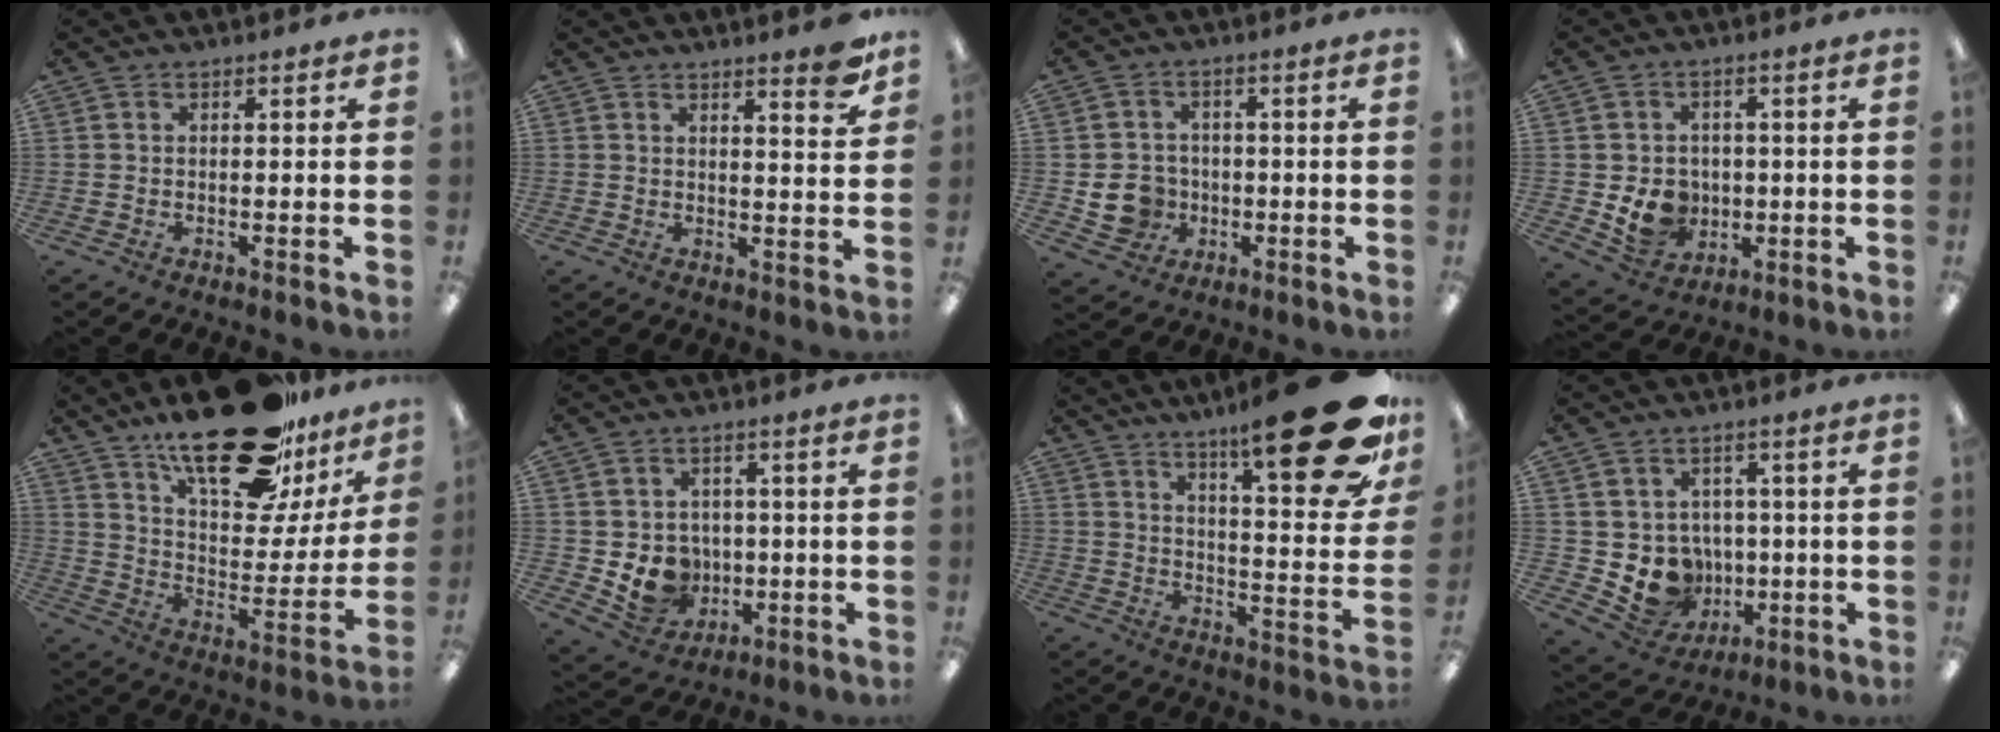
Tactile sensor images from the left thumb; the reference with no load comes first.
{"total": 6.0, "force": [4.9, 0.8, 3.3], "torque": [-0.037, -0.035, 0.079]}
{"total": 8.0, "force": [-1.5, 7.4, 2.6], "torque": [-0.068, 0.016, -0.017]}
{"total": 8.9, "force": [-1.0, 8.1, 3.5], "torque": [-0.075, 0.006, -0.009]}
{"total": 27.4, "force": [19.6, 10.7, 15.8], "torque": [-0.231, -0.122, 0.327]}
{"total": 9.0, "force": [-0.7, 8.5, 2.8], "torque": [-0.063, 0.000, -0.001]}
{"total": 25.2, "force": [15.6, 6.2, 18.7], "torque": [-0.263, -0.105, 0.246]}
{"total": 9.9, "force": [-0.8, 9.5, 2.6], "torque": [-0.069, -0.007, 0.001]}